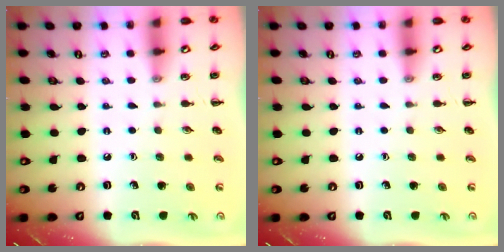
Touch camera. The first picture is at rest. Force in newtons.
{"total": 0.0}